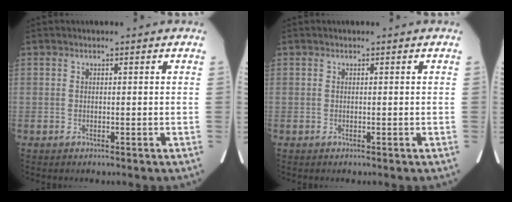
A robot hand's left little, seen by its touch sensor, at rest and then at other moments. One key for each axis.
{"total": 0.0}